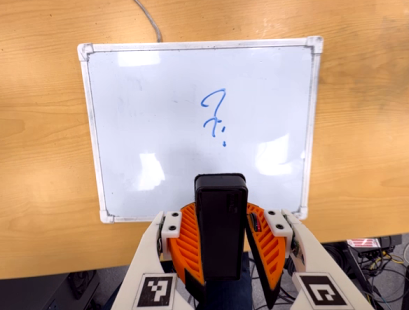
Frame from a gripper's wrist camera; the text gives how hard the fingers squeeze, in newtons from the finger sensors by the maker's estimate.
{"total": 8.7, "left": 8.2, "right": 9.3}